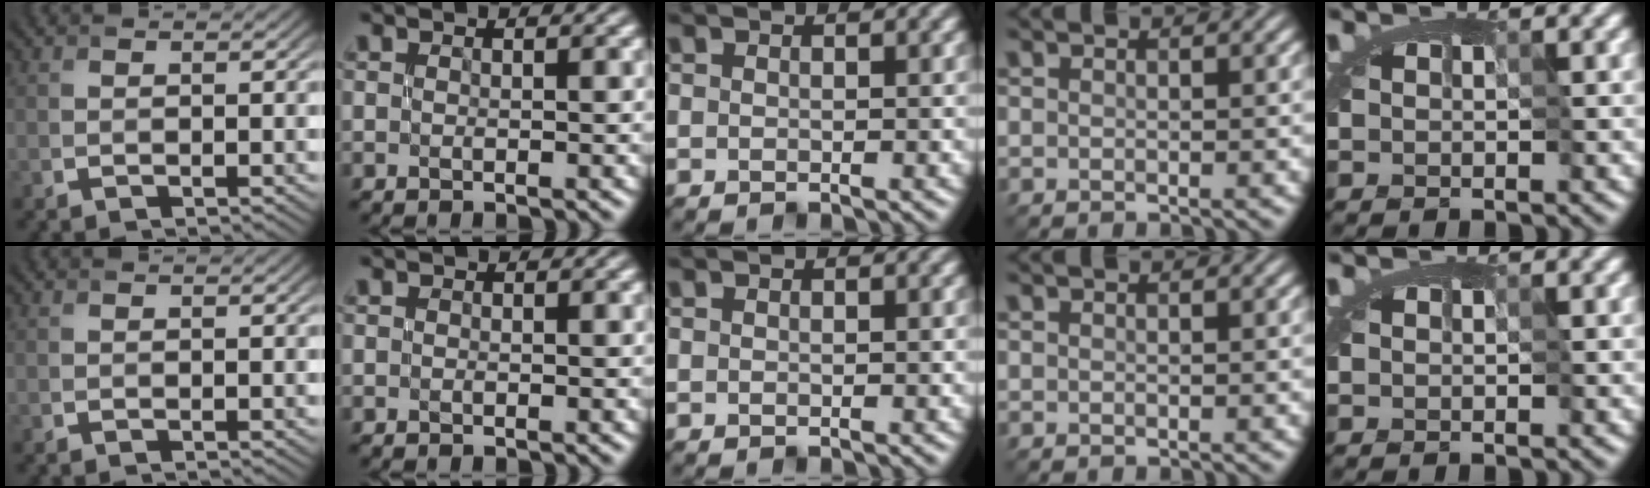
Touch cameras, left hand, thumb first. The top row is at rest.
{}